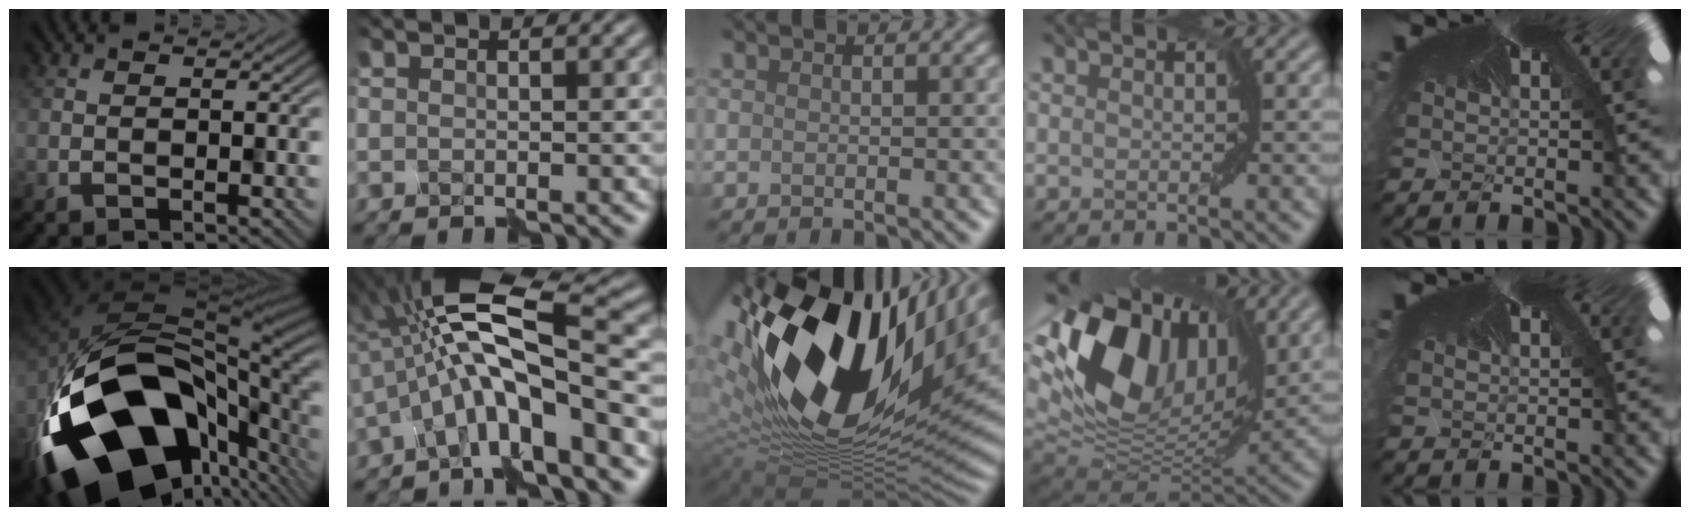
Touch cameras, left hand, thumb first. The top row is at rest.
{"thumb": {"total": 20.3, "force": [-6.5, 12.8, 14.4], "torque": [-0.290, -0.056, -0.088]}, "index": {"total": 10.6, "force": [-2.3, 3.0, 9.9], "torque": [-0.172, 0.025, -0.056]}, "middle": {"total": 19.7, "force": [6.8, 10.5, 15.2], "torque": [-0.304, 0.014, 0.126]}, "ring": {"total": 13.5, "force": [4.5, 8.5, 9.5], "torque": [-0.183, 0.014, 0.075]}}